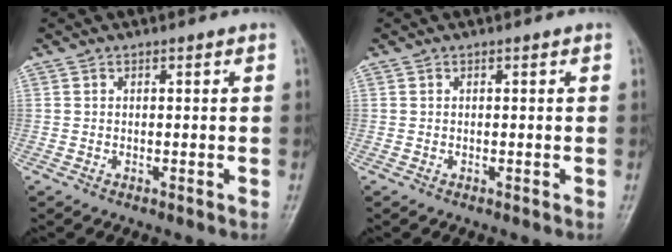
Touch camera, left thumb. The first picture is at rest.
{"total": 0.0}